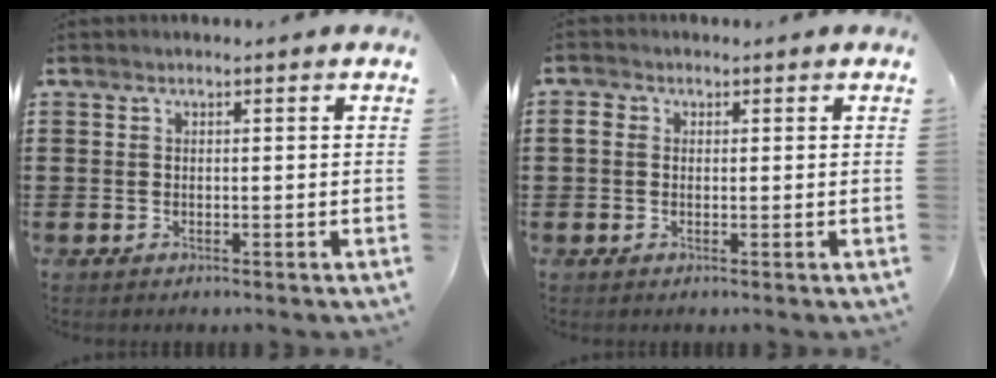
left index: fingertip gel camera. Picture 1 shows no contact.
{"total": 1.7, "force": [0.0, 1.4, 1.1], "torque": [-0.031, 0.003, -0.003]}